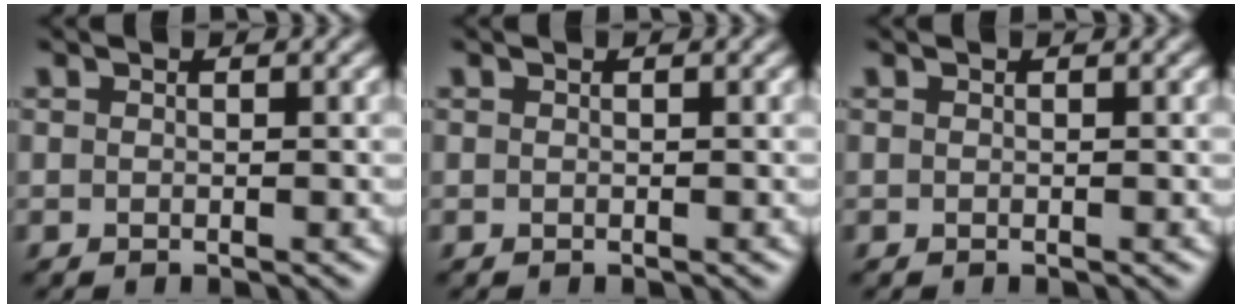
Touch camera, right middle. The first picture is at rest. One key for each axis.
{"total": 0.0}
{"total": 0.0}